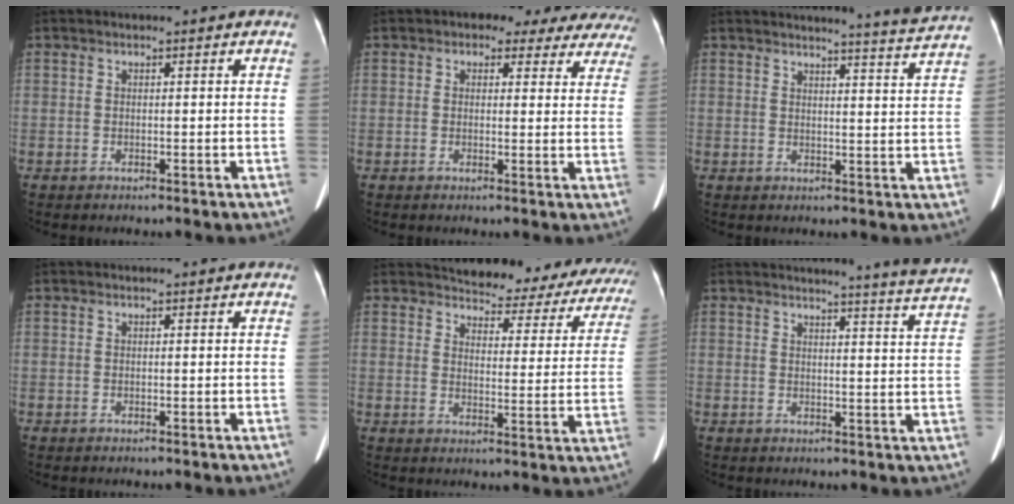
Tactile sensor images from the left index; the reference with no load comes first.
{"total": 13.2, "force": [11.1, 5.8, 4.2], "torque": [-0.019, 0.014, 0.100]}
{"total": 7.3, "force": [6.9, -2.1, 1.1], "torque": [-0.030, -0.042, 0.078]}
{"total": 0.0}
{"total": 20.4, "force": [18.9, 5.3, 5.4], "torque": [-0.042, -0.056, 0.200]}
{"total": 9.9, "force": [9.3, -2.4, 2.4], "torque": [-0.036, -0.060, 0.095]}